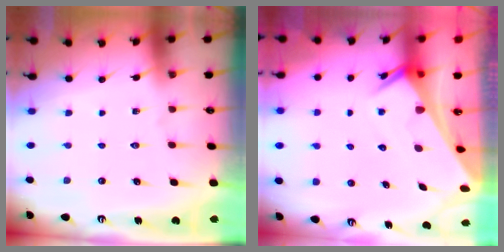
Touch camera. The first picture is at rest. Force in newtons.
{"total": 2.5, "press": 2.5, "slide": 0.1}